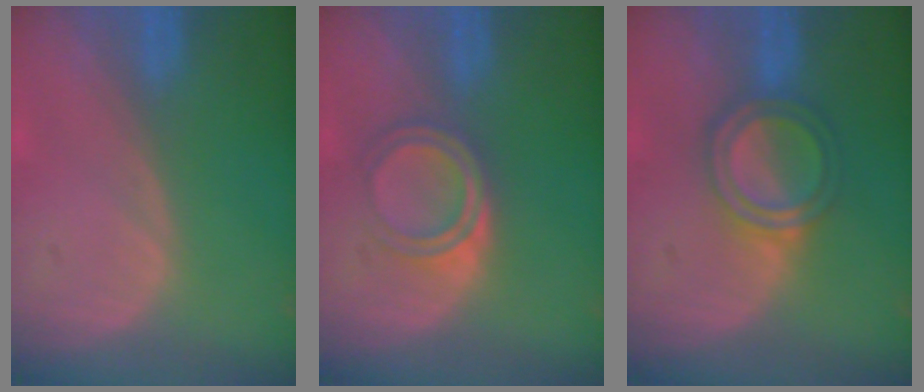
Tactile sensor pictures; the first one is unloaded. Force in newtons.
{"total": 4.2, "press": 4.2, "slide": 0.3}
{"total": 5.6, "press": 5.3, "slide": 1.7}